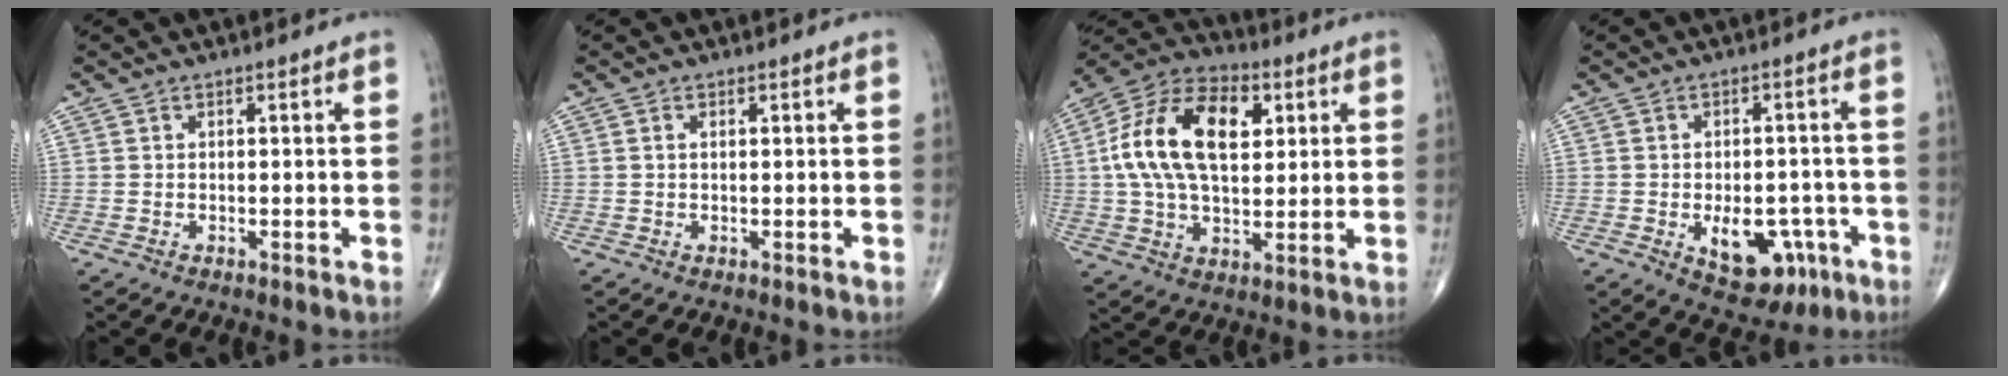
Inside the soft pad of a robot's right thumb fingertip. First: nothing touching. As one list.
[{"total": 0.7, "force": [0.2, 0.4, 0.6], "torque": [-0.017, 0.005, 0.005]}, {"total": 19.4, "force": [4.2, 11.2, 15.3], "torque": [-0.266, 0.011, 0.065]}, {"total": 10.9, "force": [-4.0, 6.6, 7.7], "torque": [-0.078, 0.021, -0.040]}]